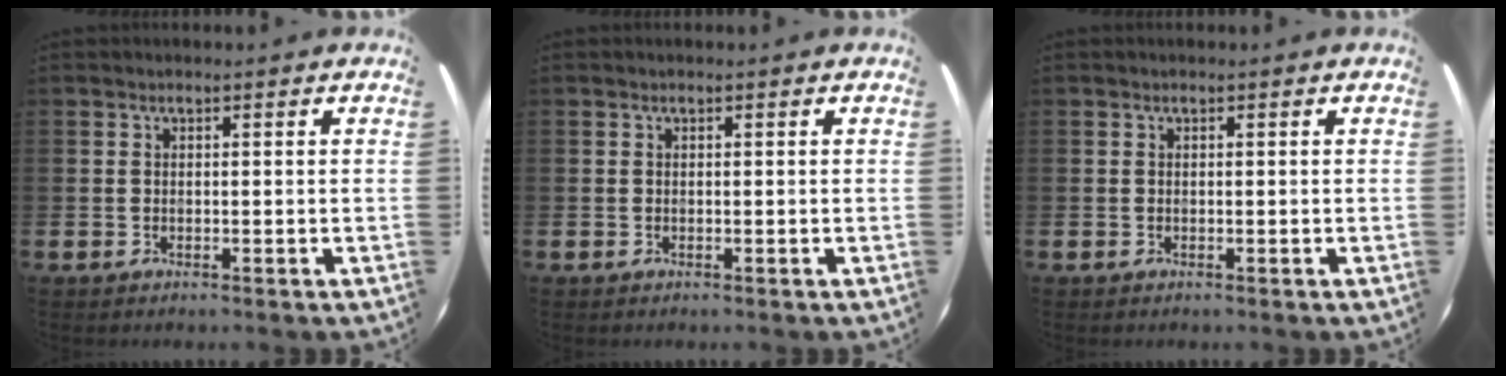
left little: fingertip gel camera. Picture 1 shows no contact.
{"total": 0.0}
{"total": 0.0}